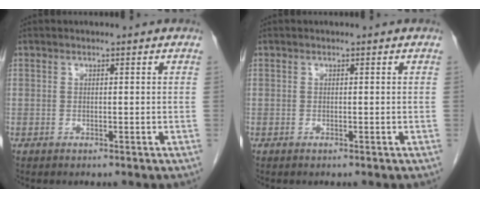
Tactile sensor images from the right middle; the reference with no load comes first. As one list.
[{"total": 0.0}]